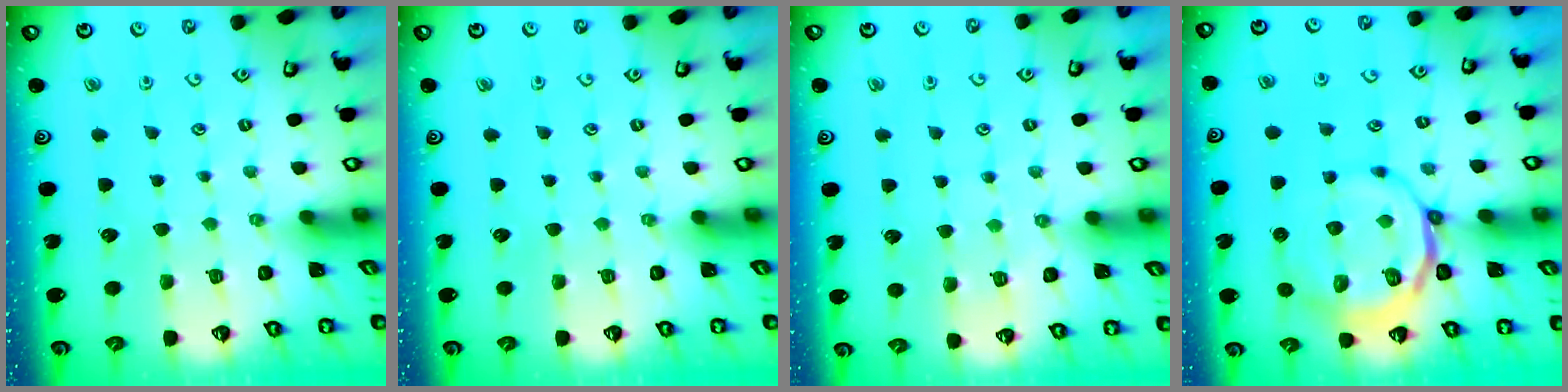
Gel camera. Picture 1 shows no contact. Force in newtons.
{"total": 0.0}
{"total": 4.6, "press": 4.6, "slide": 0.6}
{"total": 11.2, "press": 10.9, "slide": 2.3}